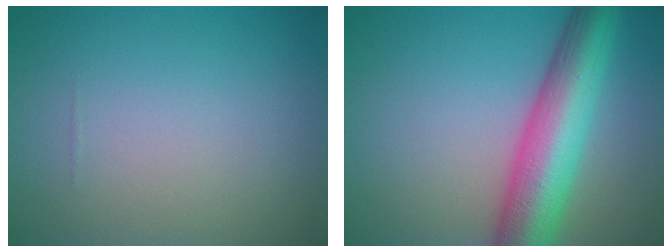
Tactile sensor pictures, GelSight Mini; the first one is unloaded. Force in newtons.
{"total": 9.3, "press": 9.3, "slide": 0.3}